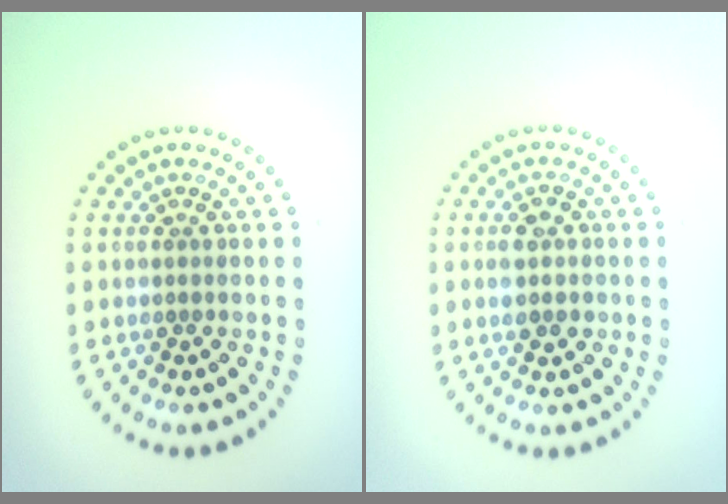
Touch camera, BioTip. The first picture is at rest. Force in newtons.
{"total": 2.8, "press": 2.8, "slide": 0.1}